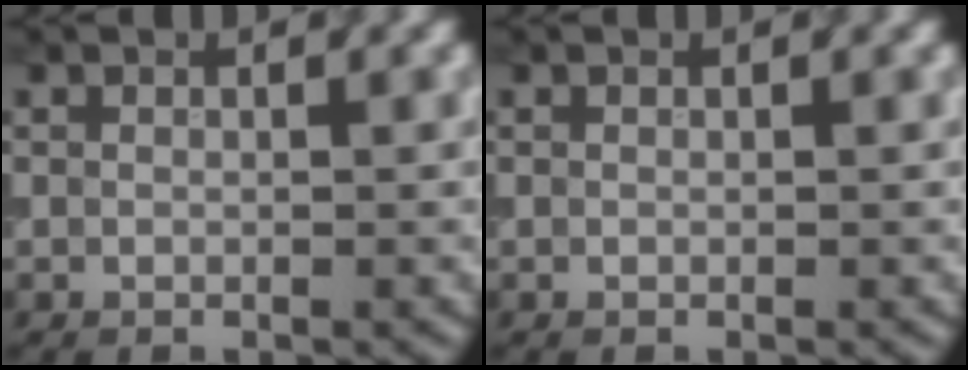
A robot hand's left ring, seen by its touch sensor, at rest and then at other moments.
{"total": 0.0}